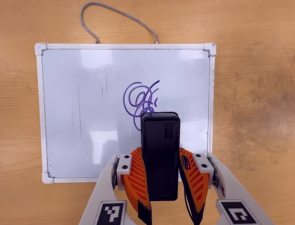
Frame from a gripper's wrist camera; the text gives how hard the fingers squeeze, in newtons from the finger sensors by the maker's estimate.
{"total": 7.2, "left": 6.1, "right": 8.4}